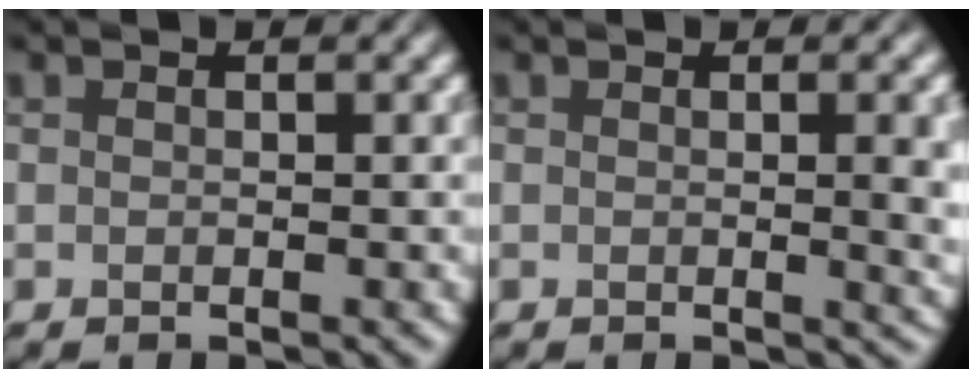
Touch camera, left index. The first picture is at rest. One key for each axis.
{"total": 4.1, "fx": 0.1, "fy": 1.3, "fz": 3.9, "tx": -0.037, "ty": 0.000, "tz": 0.002}